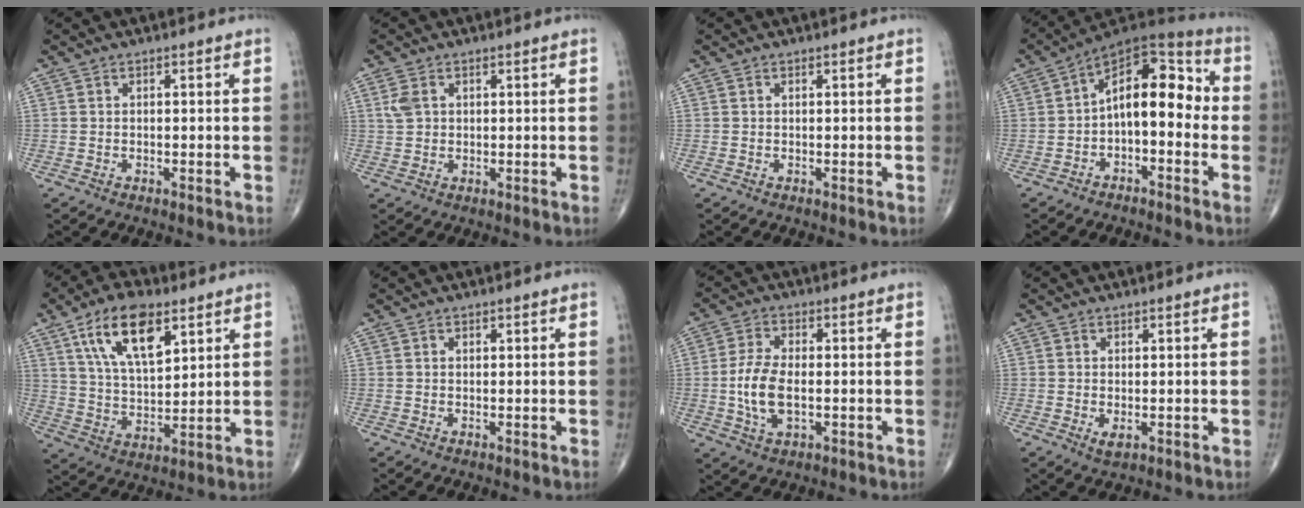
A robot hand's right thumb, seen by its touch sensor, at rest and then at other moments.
{"total": 3.0, "force": [1.1, 2.1, 1.9], "torque": [-0.038, 0.004, 0.027]}
{"total": 0.0}
{"total": 13.8, "force": [-0.9, 7.5, 11.6], "torque": [-0.141, 0.051, -0.030]}
{"total": 14.7, "force": [7.3, 6.8, 10.8], "torque": [-0.174, -0.025, 0.136]}
{"total": 0.0}
{"total": 8.4, "force": [-1.0, 4.3, 7.2], "torque": [-0.148, 0.000, -0.019]}
{"total": 1.7, "force": [-0.3, 0.9, 1.5], "torque": [-0.024, -0.006, -0.001]}